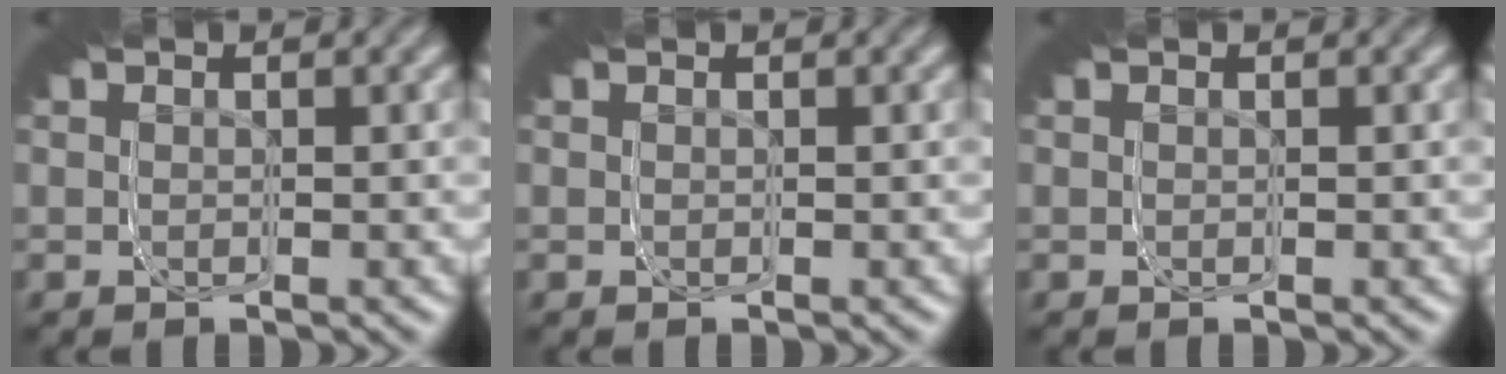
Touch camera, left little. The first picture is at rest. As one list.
[{"total": 0.0}, {"total": 0.0}]